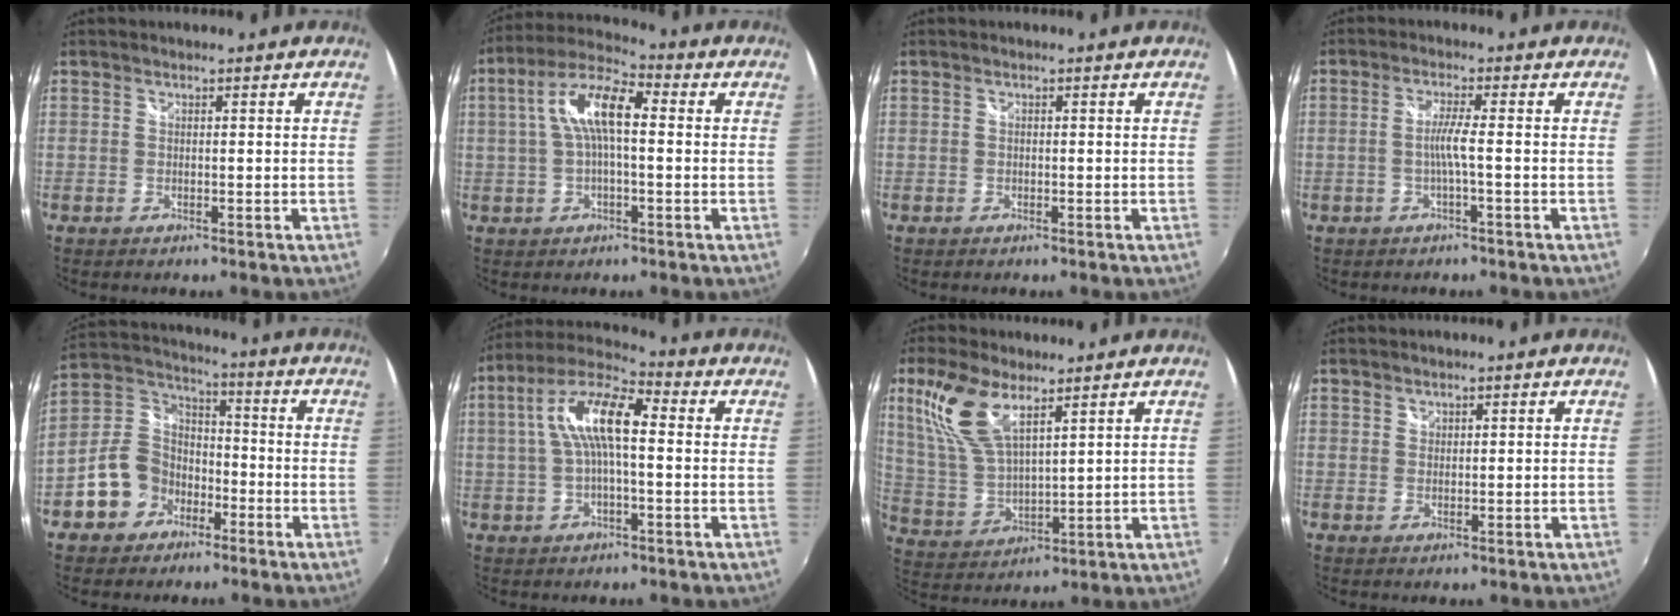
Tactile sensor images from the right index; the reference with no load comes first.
{"total": 10.1, "force": [0.9, 3.7, 9.3], "torque": [-0.183, 0.024, 0.013]}
{"total": 0.0}
{"total": 3.1, "force": [-0.9, -0.7, 2.9], "torque": [-0.059, -0.002, -0.016]}
{"total": 10.5, "force": [-5.3, 8.4, 3.6], "torque": [-0.089, 0.036, -0.090]}
{"total": 11.8, "force": [1.0, 4.1, 11.0], "torque": [-0.214, 0.025, 0.013]}
{"total": 12.4, "force": [7.2, 4.9, 8.8], "torque": [-0.188, 0.009, 0.154]}
{"total": 1.0, "force": [0.8, 0.6, 0.0], "torque": [0.003, 0.003, 0.015]}